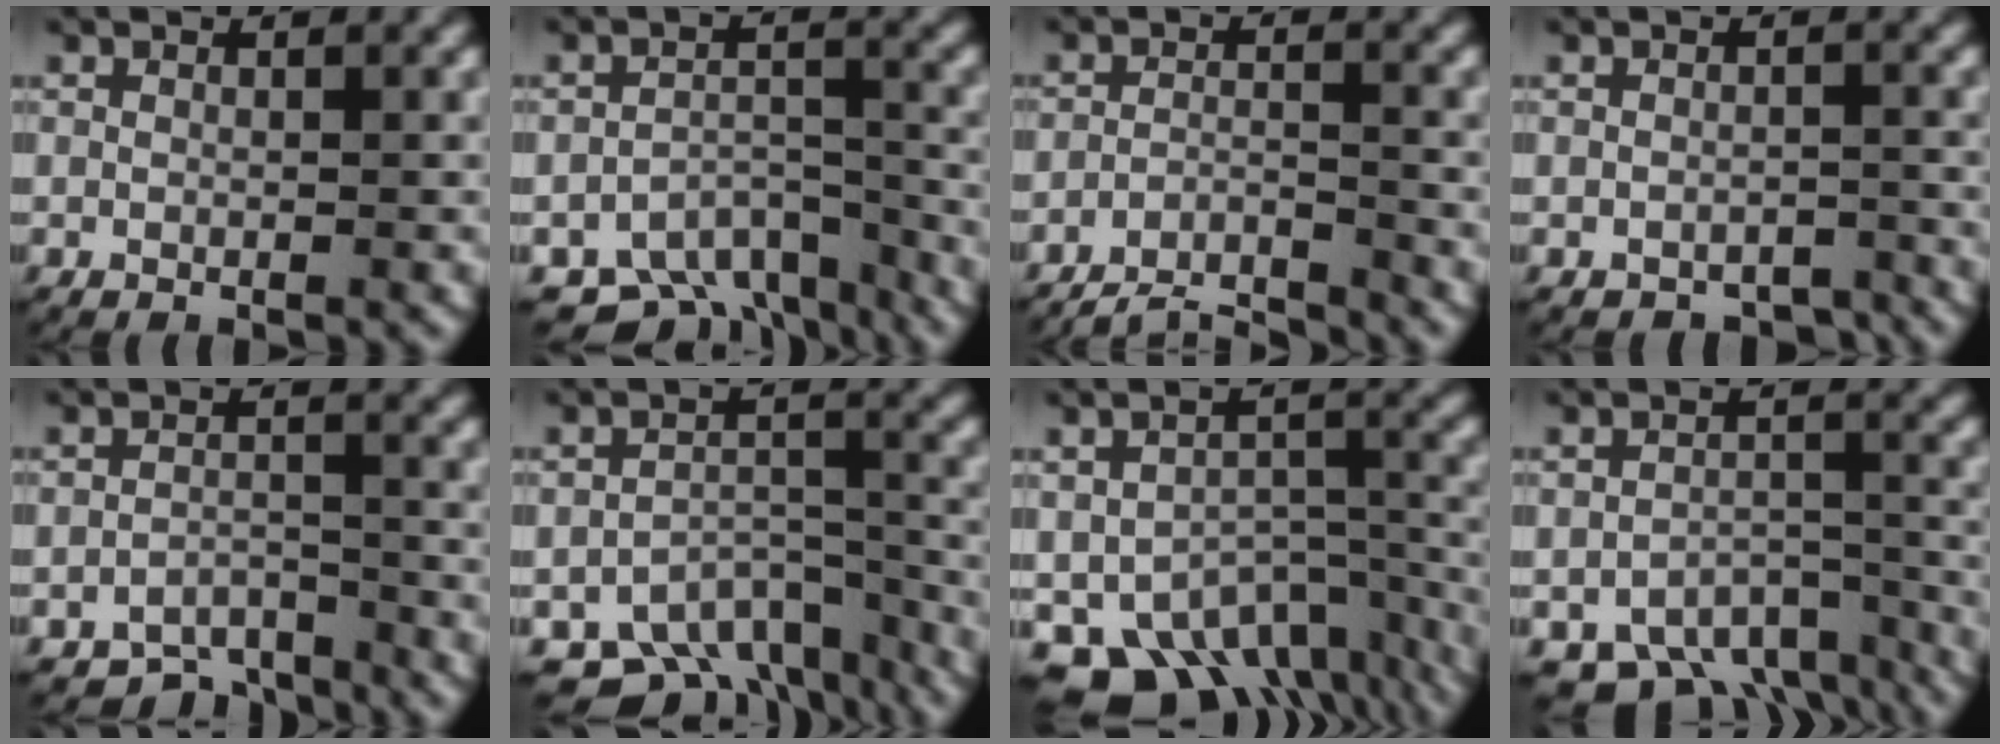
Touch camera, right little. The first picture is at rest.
{"total": 7.7, "force": [-6.2, 3.9, 2.6], "torque": [-0.038, -0.012, -0.101]}
{"total": 9.7, "force": [-9.4, 1.8, 1.3], "torque": [-0.004, -0.023, -0.154]}
{"total": 2.6, "force": [-2.6, 0.5, -0.1], "torque": [0.011, -0.005, -0.047]}
{"total": 4.6, "force": [-4.2, 1.7, 1.1], "torque": [-0.003, -0.008, -0.075]}
{"total": 9.1, "force": [-7.0, 4.8, 3.2], "torque": [-0.044, -0.015, -0.113]}
{"total": 11.7, "force": [-7.5, 7.3, 5.2], "torque": [-0.078, -0.024, -0.116]}
{"total": 7.5, "force": [-6.0, 3.4, 3.1], "torque": [-0.036, -0.015, -0.095]}